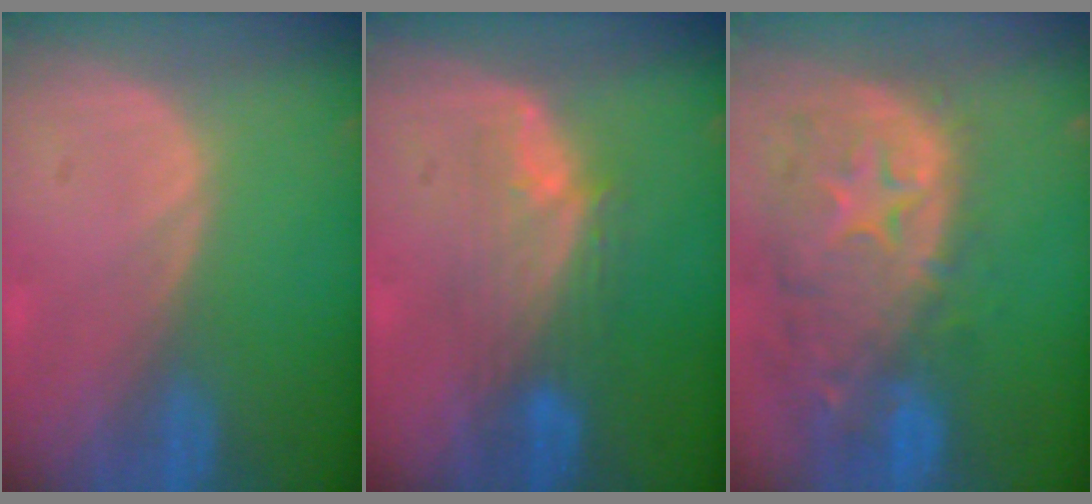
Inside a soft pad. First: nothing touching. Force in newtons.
{"total": 5.5, "press": 5.4, "slide": 0.7}
{"total": 13.9, "press": 11.1, "slide": 8.3}